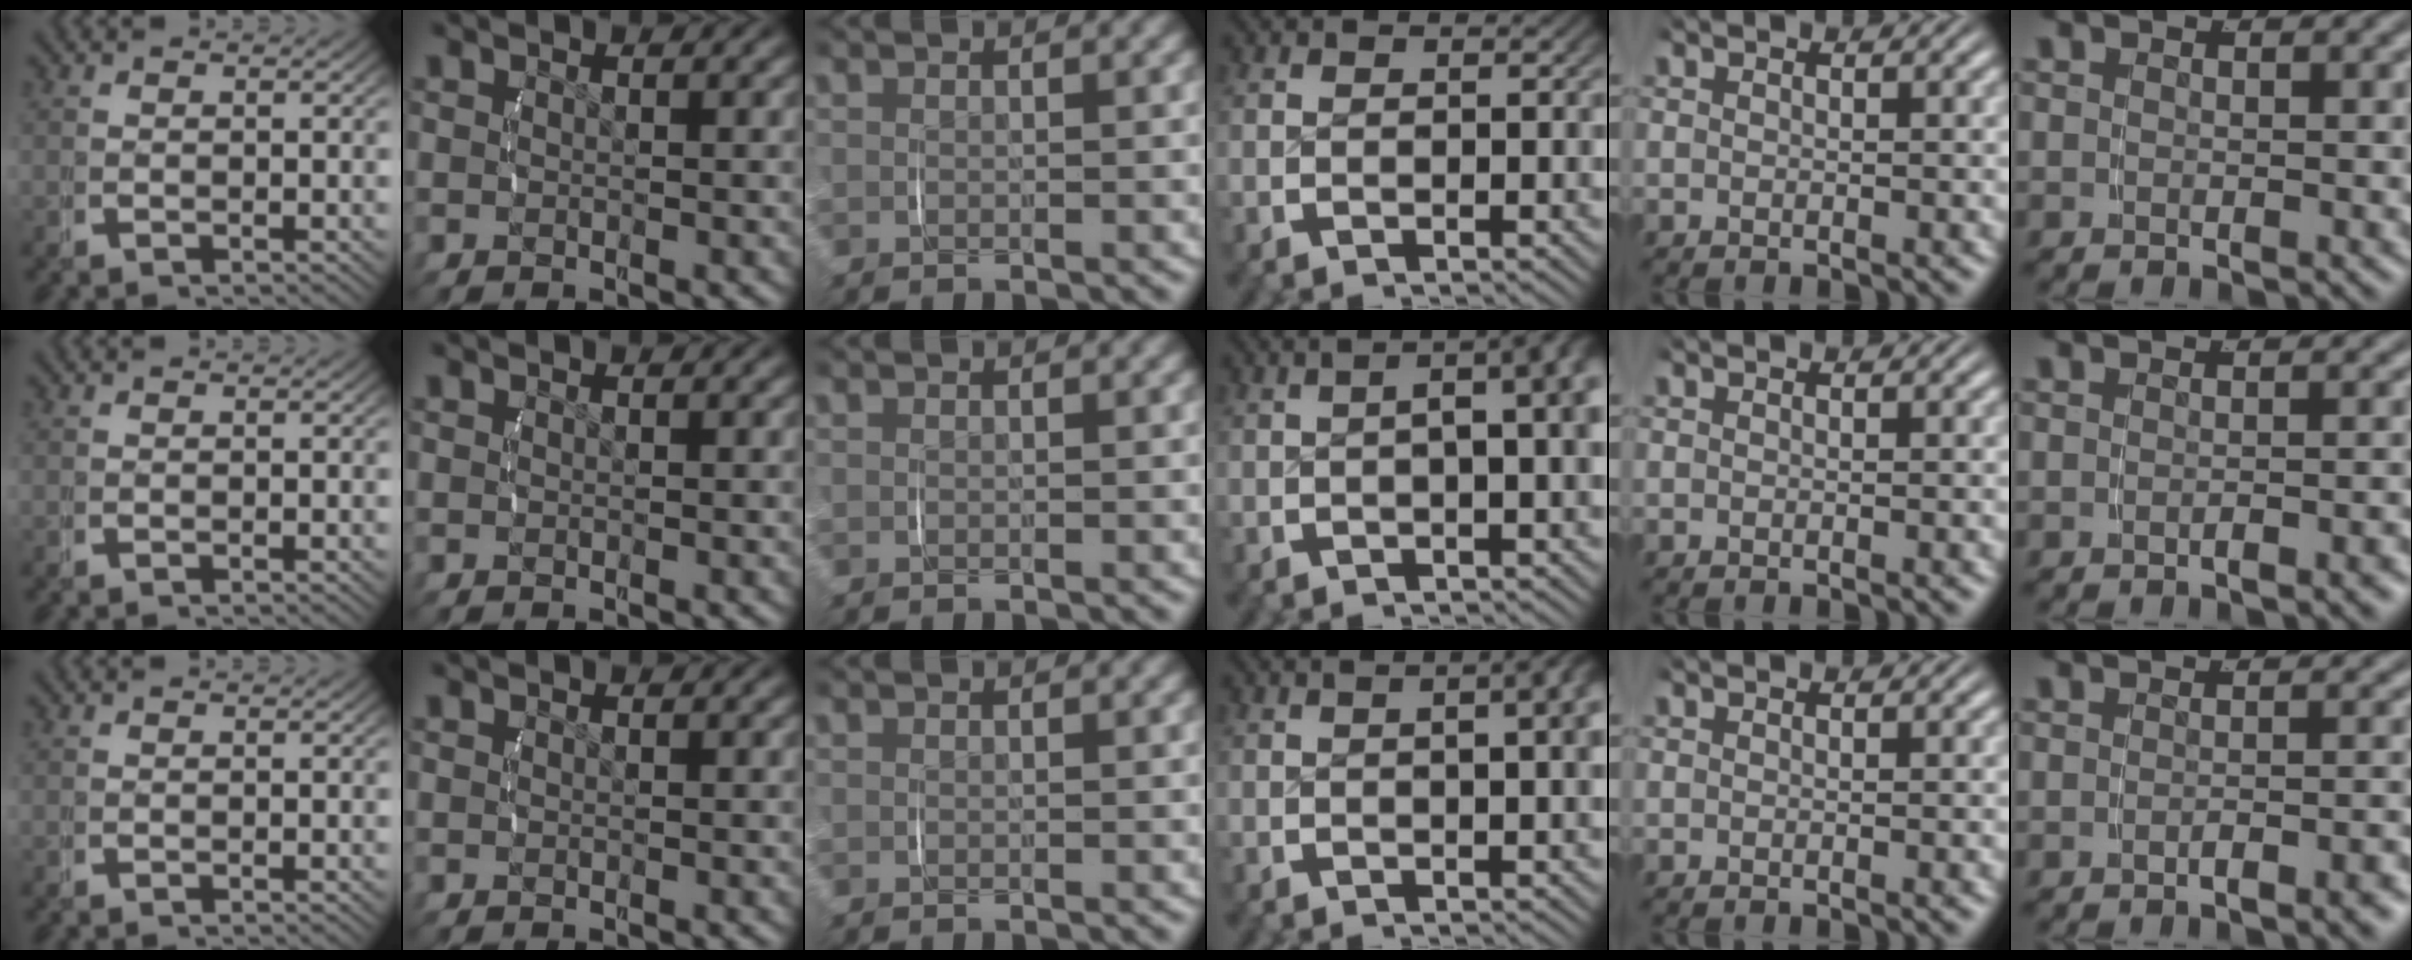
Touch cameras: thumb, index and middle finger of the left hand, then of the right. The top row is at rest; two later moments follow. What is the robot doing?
{"motion": "lift_and_place", "object": "jewelry box"}